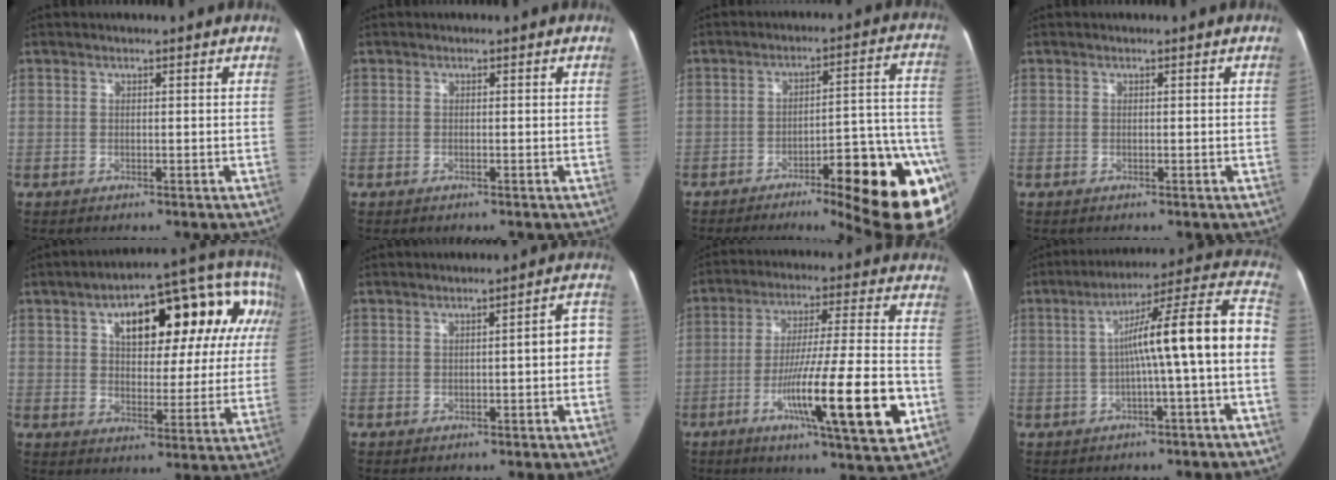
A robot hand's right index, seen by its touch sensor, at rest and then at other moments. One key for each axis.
{"total": 0.0}
{"total": 21.9, "fx": -11.4, "fy": 2.9, "fz": 18.5, "tx": -0.142, "ty": 0.026, "tz": -0.155}
{"total": 0.0}
{"total": 20.4, "fx": 6.9, "fy": 8.9, "fz": 17.0, "tx": -0.221, "ty": 0.062, "tz": 0.095}
{"total": 4.7, "fx": -0.4, "fy": 1.0, "fz": 4.5, "tx": -0.045, "ty": 0.024, "tz": -0.010}
{"total": 18.2, "fx": -6.6, "fy": 0.6, "fz": 16.9, "tx": -0.257, "ty": -0.014, "tz": -0.104}
{"total": 14.6, "fx": -1.2, "fy": -0.4, "fz": 14.5, "tx": -0.207, "ty": 0.046, "tz": -0.024}